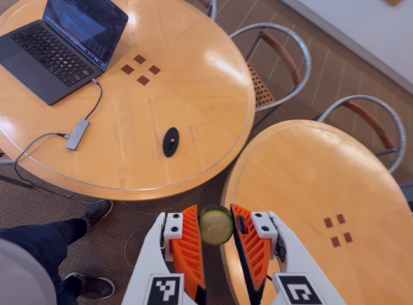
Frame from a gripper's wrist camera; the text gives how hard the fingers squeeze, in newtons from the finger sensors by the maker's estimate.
{"total": 7.6, "left": 7.8, "right": 7.5}